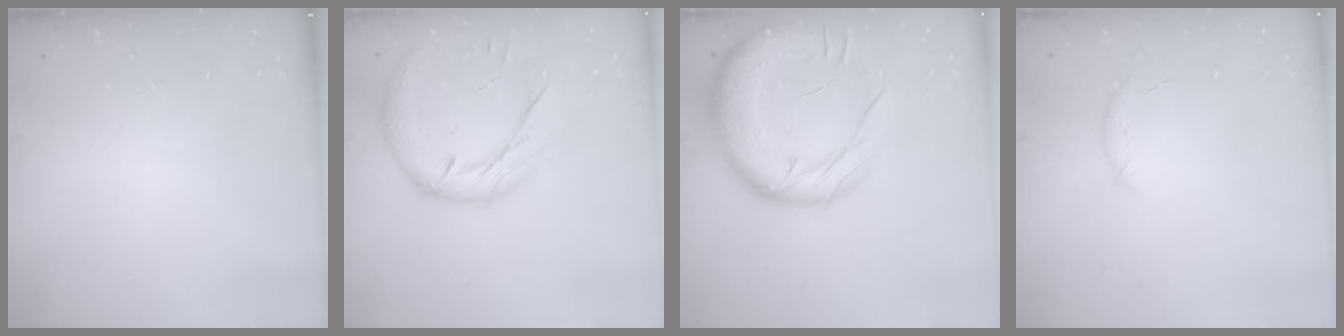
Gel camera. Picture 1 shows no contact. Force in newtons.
{"total": 13.7, "press": 13.6, "slide": 1.1}
{"total": 21.8, "press": 21.6, "slide": 2.8}
{"total": 7.4, "press": 7.3, "slide": 1.6}